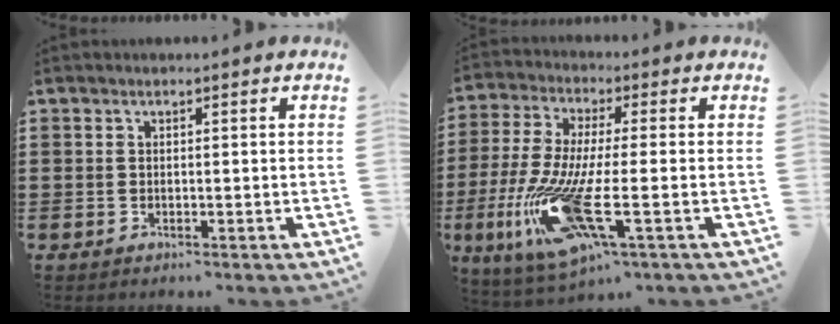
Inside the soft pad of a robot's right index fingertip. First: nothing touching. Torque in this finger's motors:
{"motor_torque": [2.14, 0.00, 1.05, 0.21]}